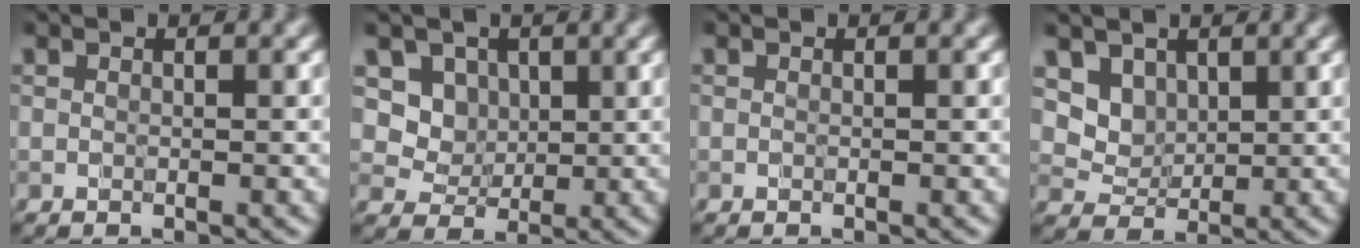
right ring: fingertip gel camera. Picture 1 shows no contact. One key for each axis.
{"total": 3.2, "fx": 1.3, "fy": 2.8, "fz": 1.0, "tx": -0.028, "ty": -0.017, "tz": 0.033}
{"total": 0.0}
{"total": 3.5, "fx": 2.1, "fy": 2.5, "fz": 1.1, "tx": -0.035, "ty": -0.022, "tz": 0.058}